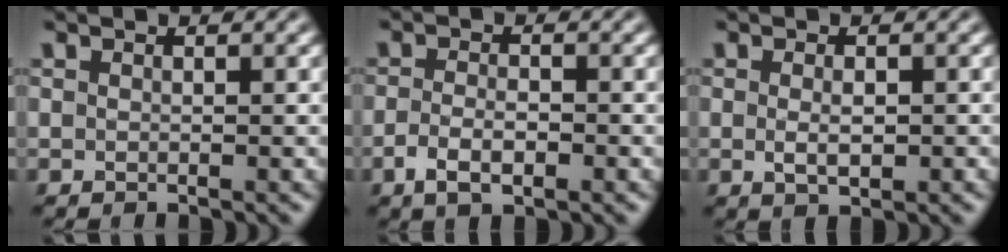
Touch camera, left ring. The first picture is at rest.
{"total": 2.9, "force": [-1.2, 1.3, 2.3], "torque": [-0.046, -0.005, -0.023]}
{"total": 2.0, "force": [-0.2, 0.8, 1.9], "torque": [-0.037, -0.006, -0.002]}